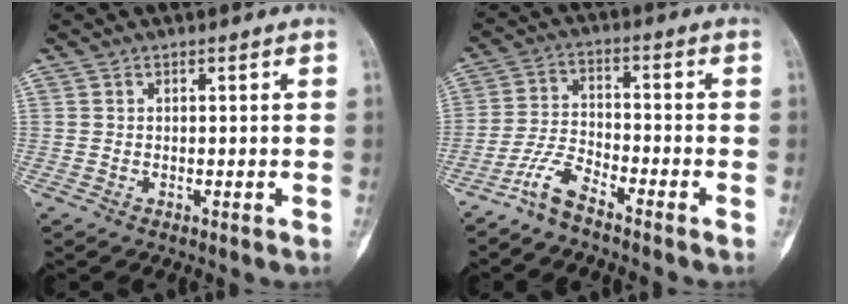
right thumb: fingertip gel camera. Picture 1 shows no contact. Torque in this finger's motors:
{"motor_torque": [0.04, -0.10, 0.51, -0.52, -0.04]}